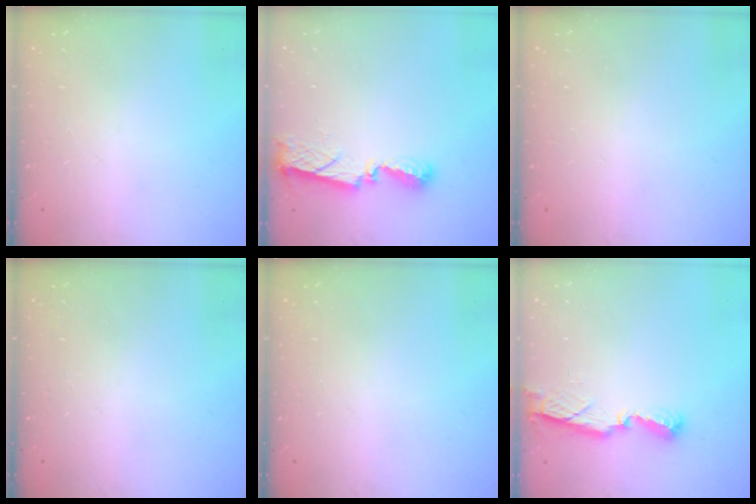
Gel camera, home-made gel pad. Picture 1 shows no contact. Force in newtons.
{"total": 8.7, "press": 8.7, "slide": 0.4}
{"total": 0.8, "press": 0.8, "slide": 0.1}
{"total": 0.0}
{"total": 0.0}
{"total": 7.7, "press": 7.7, "slide": 0.2}